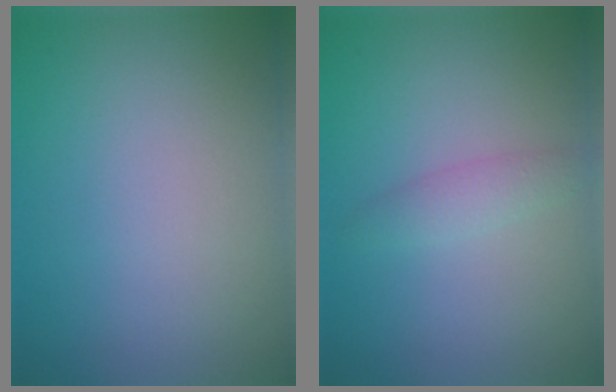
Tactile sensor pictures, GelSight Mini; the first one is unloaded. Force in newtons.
{"total": 1.5, "press": 1.5, "slide": 0.0}